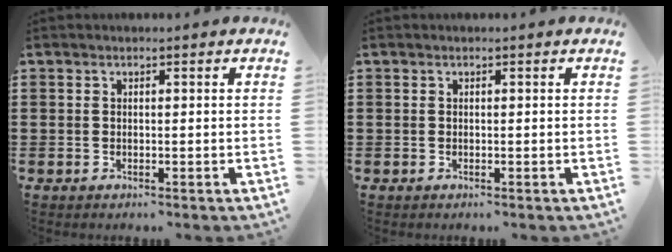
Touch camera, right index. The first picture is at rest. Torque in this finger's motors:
{"motor_torque": [-0.25, 0.27, 0.00, 0.00]}